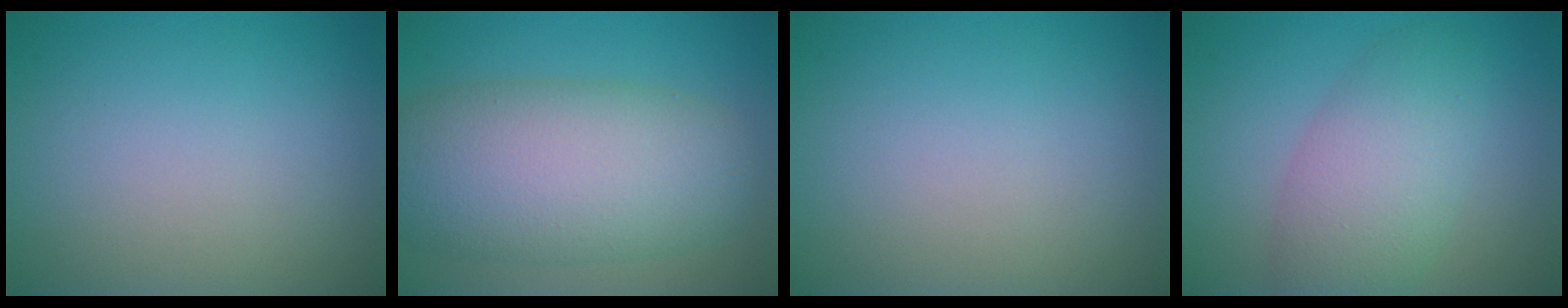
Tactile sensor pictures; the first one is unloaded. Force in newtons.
{"total": 9.7, "press": 9.7, "slide": 0.7}
{"total": 0.0}
{"total": 5.5, "press": 5.5, "slide": 0.2}